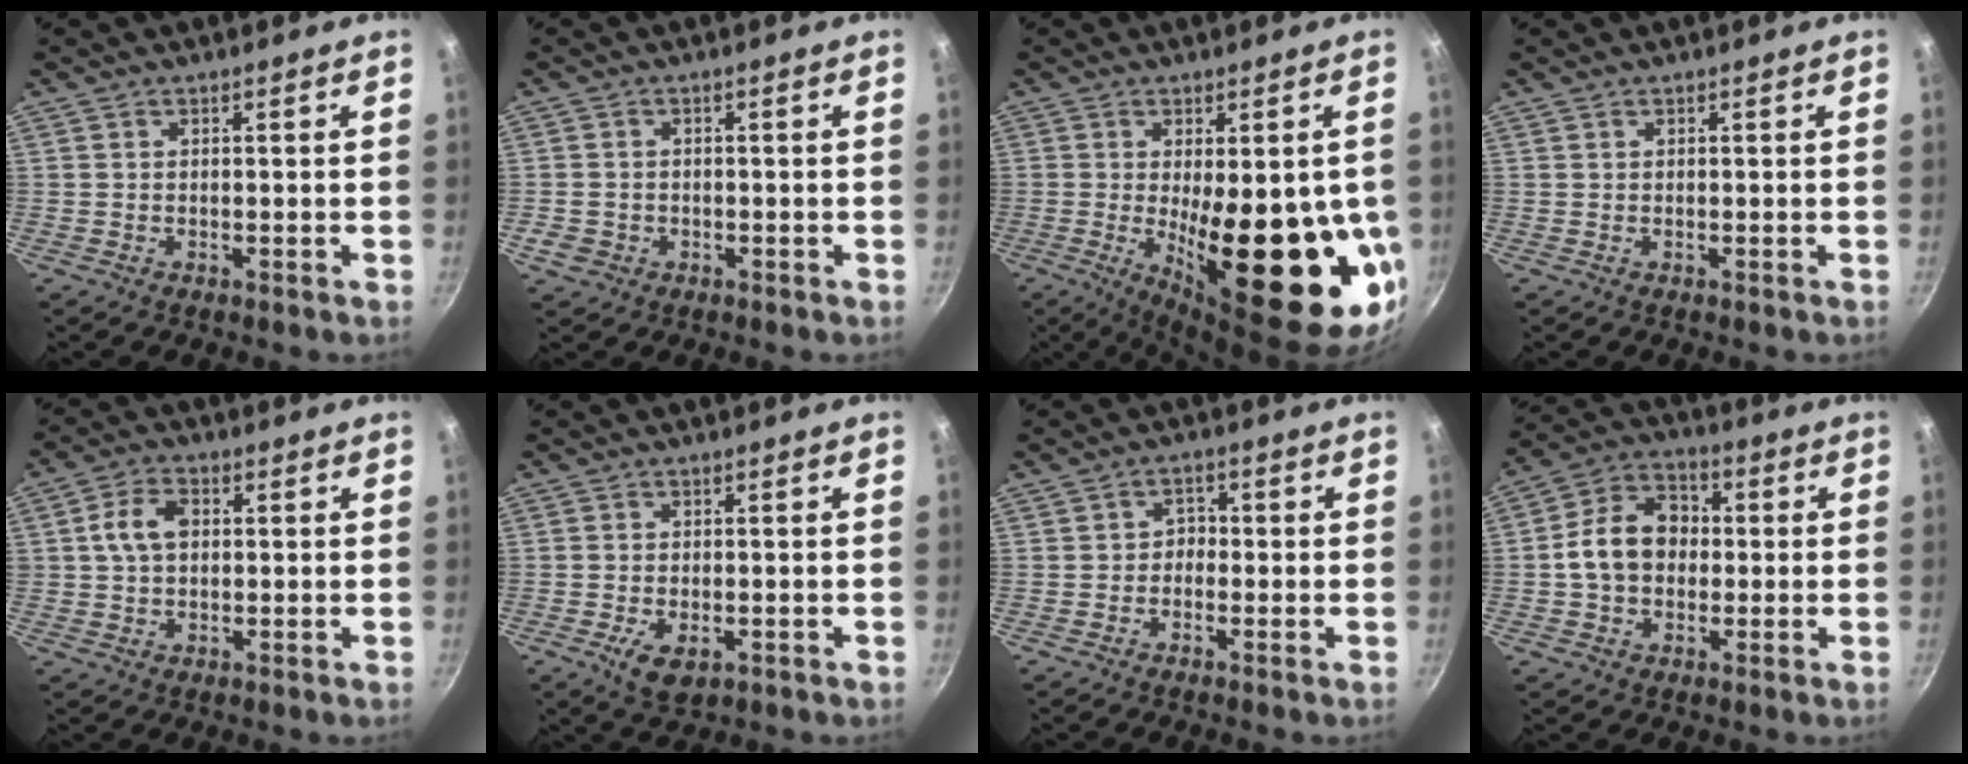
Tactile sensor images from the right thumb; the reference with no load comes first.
{"total": 3.3, "force": [-1.2, 2.8, 1.3], "torque": [-0.021, 0.011, -0.016]}
{"total": 24.1, "force": [-3.2, 8.4, 22.4], "torque": [-0.280, -0.036, -0.027]}
{"total": 0.0}
{"total": 6.3, "force": [0.9, 4.5, 4.4], "torque": [-0.070, 0.013, 0.010]}
{"total": 5.3, "force": [-1.9, 3.0, 3.9], "torque": [-0.065, -0.002, -0.026]}
{"total": 2.4, "force": [-0.8, 2.0, 1.1], "torque": [-0.001, 0.013, -0.020]}
{"total": 11.6, "force": [-0.3, 8.9, 7.4], "torque": [-0.095, 0.031, -0.020]}